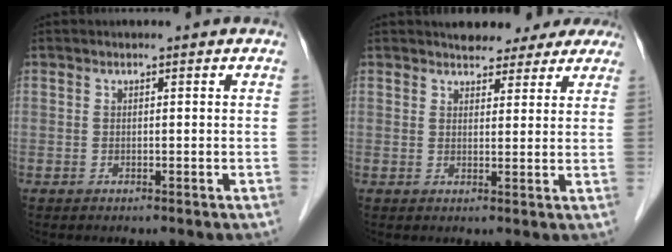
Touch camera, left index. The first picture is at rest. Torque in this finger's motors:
{"motor_torque": [1.01, -1.13, 0.23, 0.03]}